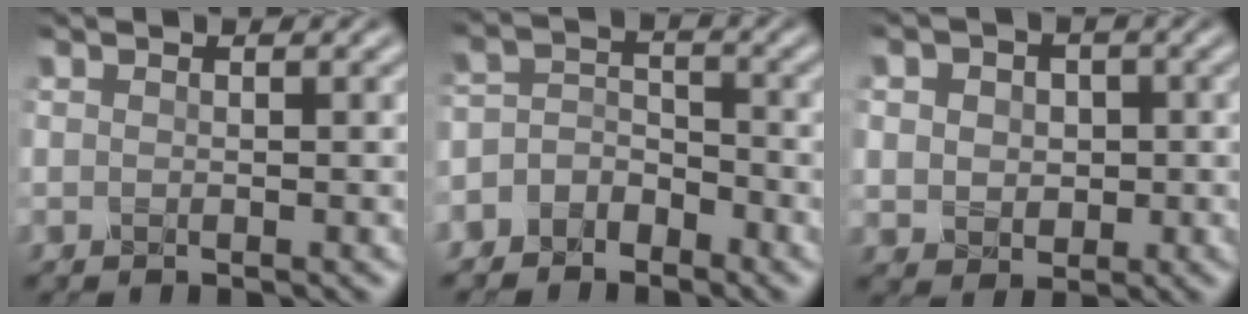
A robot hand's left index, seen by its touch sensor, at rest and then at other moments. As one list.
[{"total": 3.1, "force": [-2.3, 1.9, 0.8], "torque": [-0.006, 0.006, -0.055]}, {"total": 4.9, "force": [1.0, 4.0, 2.6], "torque": [-0.042, 0.018, -0.001]}]